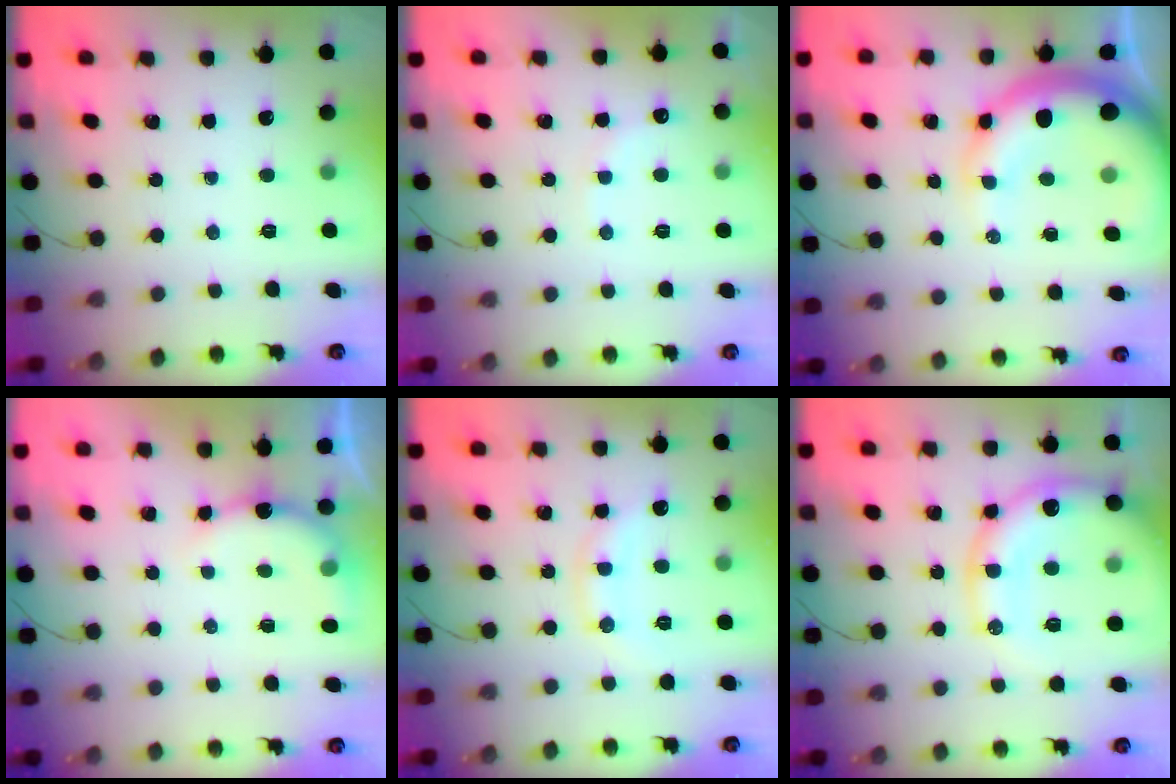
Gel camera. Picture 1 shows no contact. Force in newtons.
{"total": 6.9, "press": 6.7, "slide": 1.4}
{"total": 14.7, "press": 14.3, "slide": 3.2}
{"total": 6.9, "press": 6.9, "slide": 0.2}
{"total": 8.4, "press": 8.4, "slide": 0.3}
{"total": 19.2, "press": 18.8, "slide": 3.6}